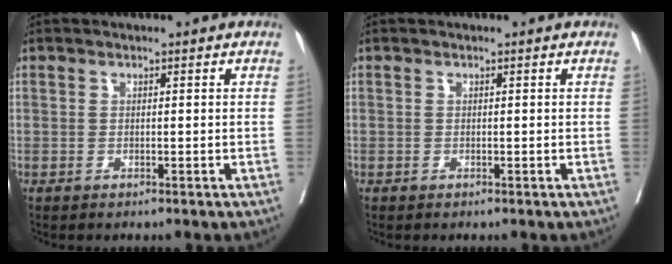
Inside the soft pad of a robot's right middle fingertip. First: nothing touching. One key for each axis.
{"total": 0.0}